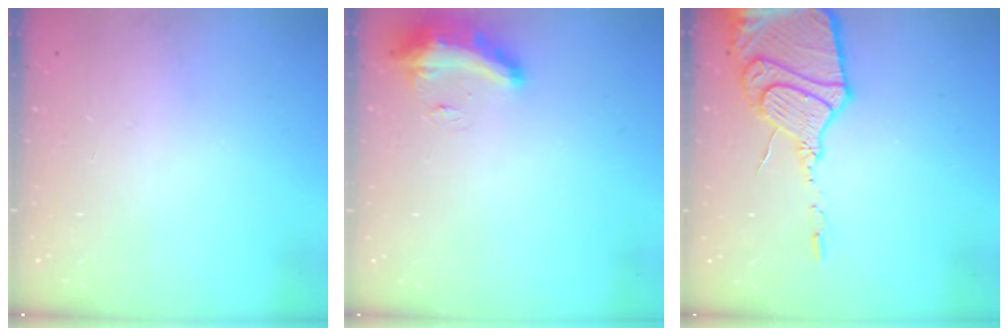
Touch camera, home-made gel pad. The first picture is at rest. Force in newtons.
{"total": 8.8, "press": 8.7, "slide": 0.8}
{"total": 19.2, "press": 19.1, "slide": 1.6}